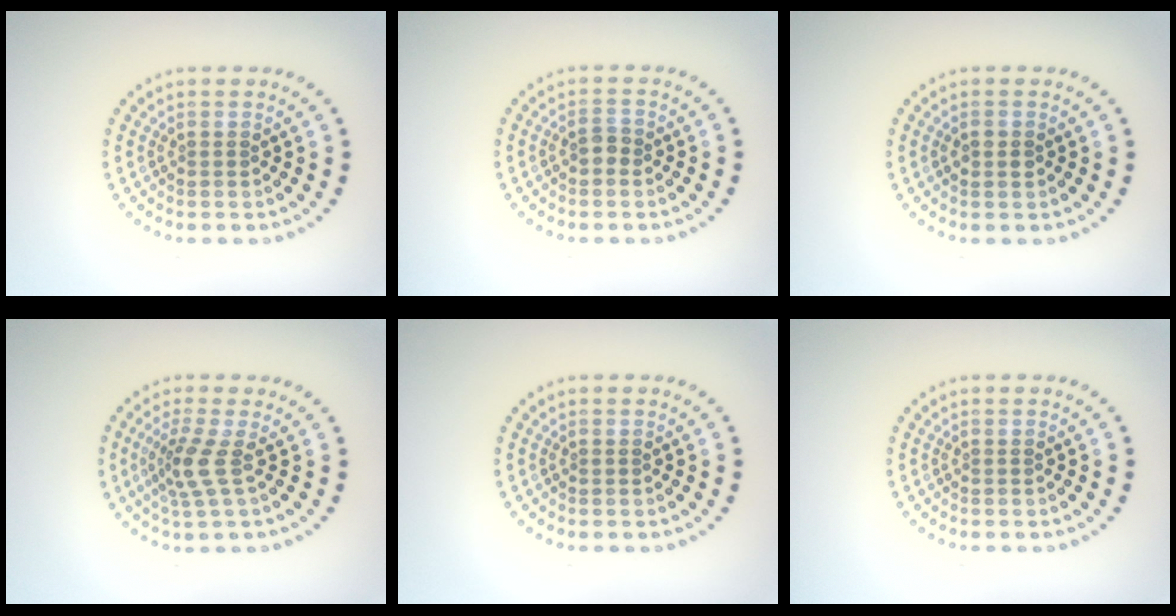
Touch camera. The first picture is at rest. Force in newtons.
{"total": 1.2, "press": 1.2, "slide": 0.3}
{"total": 1.6, "press": 1.6, "slide": 0.1}
{"total": 2.6, "press": 1.8, "slide": 1.9}
{"total": 0.0}
{"total": 0.0}